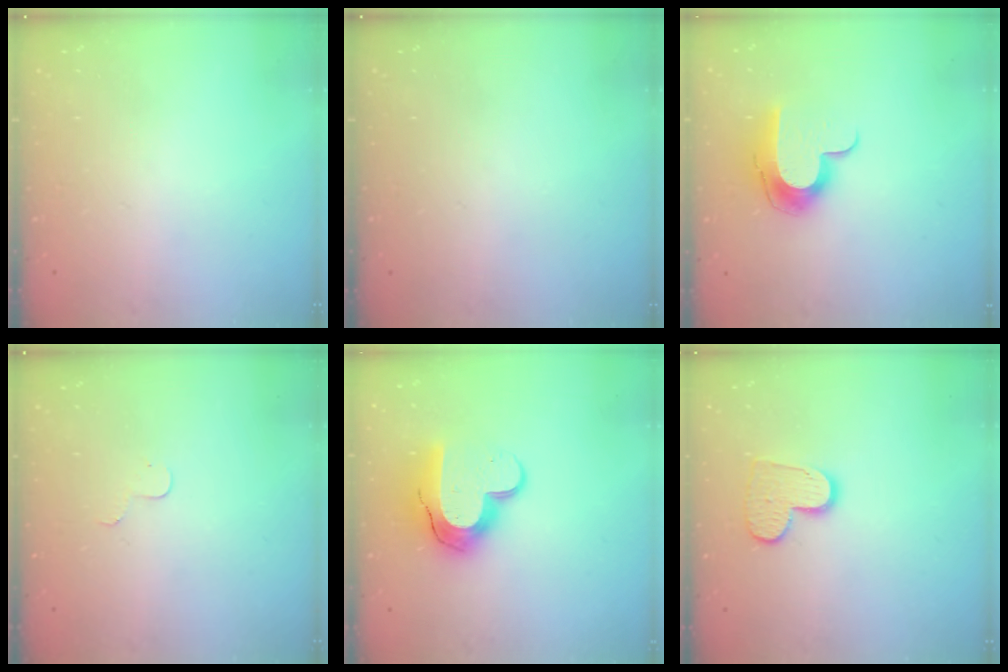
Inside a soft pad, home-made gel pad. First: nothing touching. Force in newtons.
{"total": 0.0}
{"total": 10.4, "press": 10.3, "slide": 1.0}
{"total": 3.1, "press": 3.1, "slide": 0.3}
{"total": 14.7, "press": 14.6, "slide": 0.8}
{"total": 10.4, "press": 10.4, "slide": 0.7}